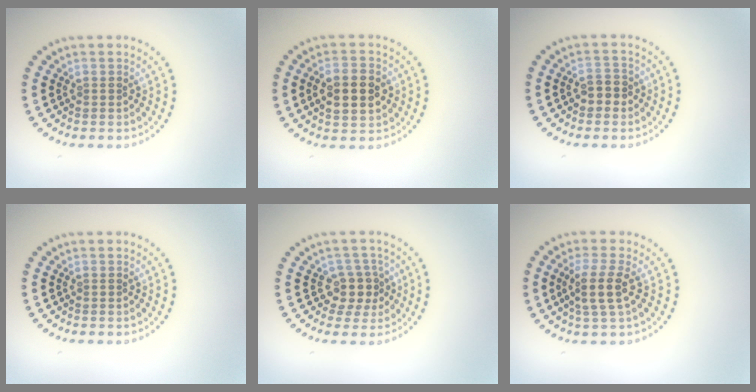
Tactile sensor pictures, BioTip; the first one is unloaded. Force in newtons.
{"total": 4.5, "press": 4.5, "slide": 0.2}
{"total": 1.8, "press": 1.7, "slide": 0.3}
{"total": 0.0}
{"total": 2.5, "press": 2.1, "slide": 1.5}
{"total": 2.7, "press": 2.2, "slide": 1.6}